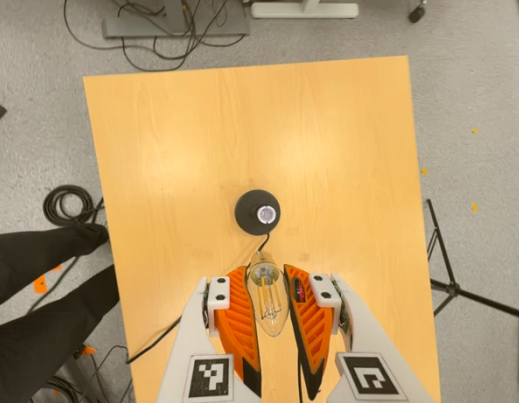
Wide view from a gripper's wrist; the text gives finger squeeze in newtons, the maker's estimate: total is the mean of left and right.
{"total": 21.5, "left": 24.6, "right": 18.4}